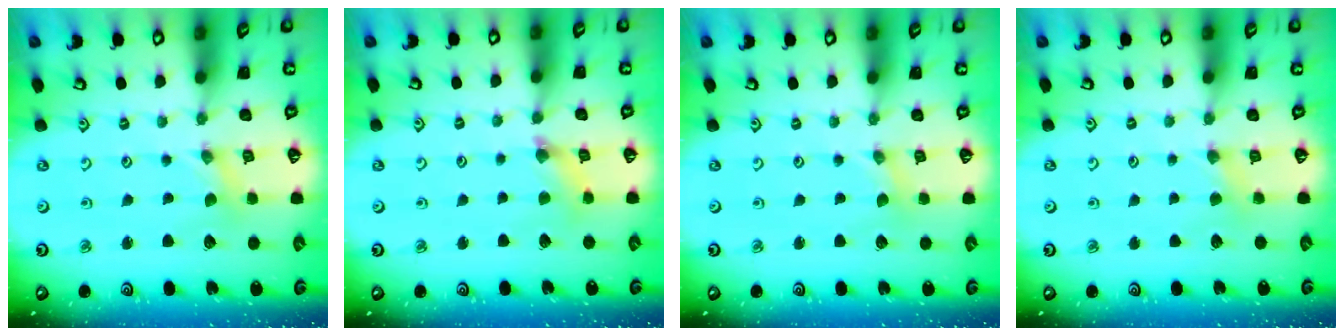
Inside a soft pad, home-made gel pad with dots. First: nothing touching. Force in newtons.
{"total": 4.0, "press": 4.0, "slide": 0.5}
{"total": 0.0}
{"total": 2.9, "press": 2.9, "slide": 0.6}